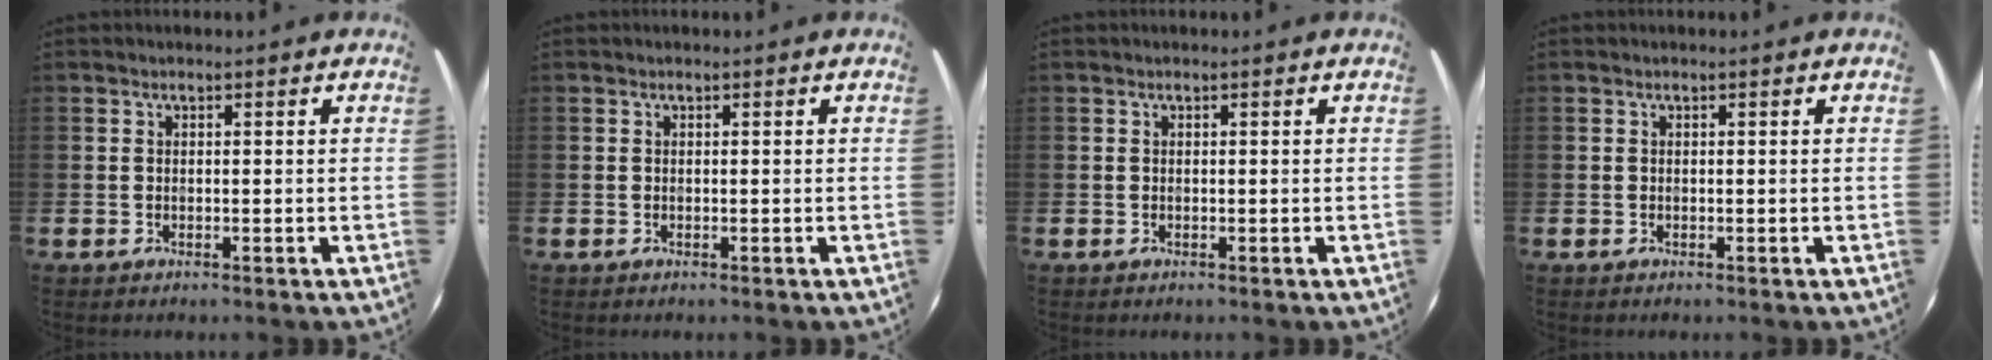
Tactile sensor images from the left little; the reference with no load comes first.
{"total": 0.0}
{"total": 0.0}
{"total": 0.0}